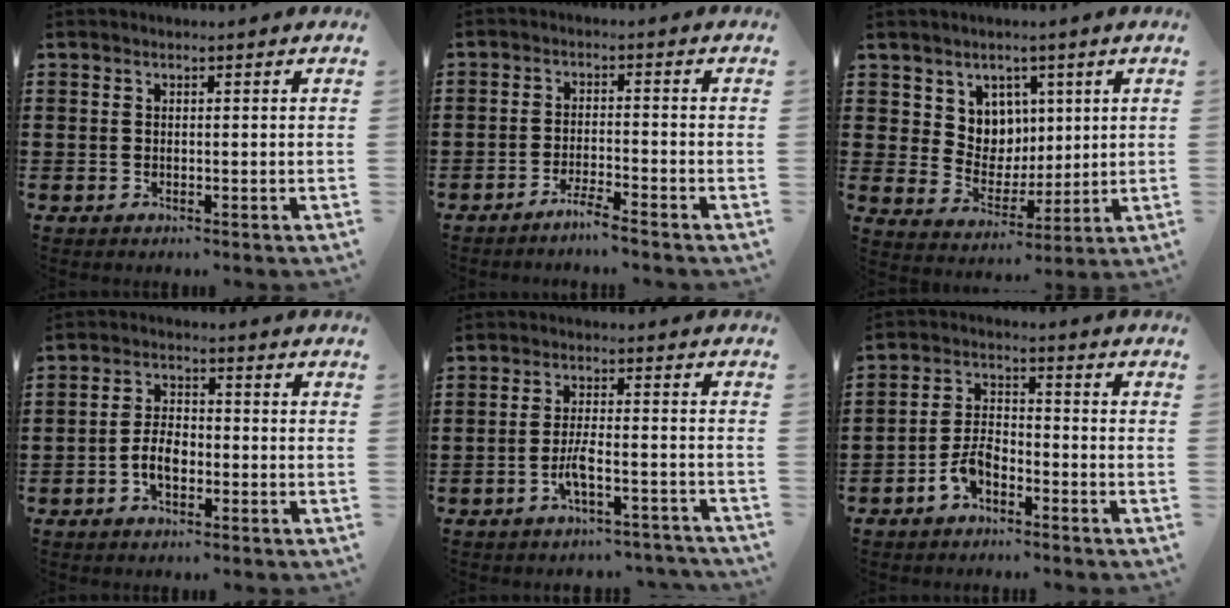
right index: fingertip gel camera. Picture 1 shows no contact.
{"total": 2.9, "force": [-2.7, -0.5, 1.1], "torque": [-0.026, -0.002, -0.053]}
{"total": 6.5, "force": [3.6, 5.4, 0.5], "torque": [-0.040, -0.014, 0.069]}
{"total": 4.7, "force": [-1.7, 2.3, 3.7], "torque": [-0.093, -0.003, -0.039]}
{"total": 4.6, "force": [-3.2, 0.7, 3.2], "torque": [-0.070, -0.002, -0.065]}
{"total": 4.9, "force": [-3.1, 2.4, 3.0], "torque": [-0.072, 0.005, -0.064]}